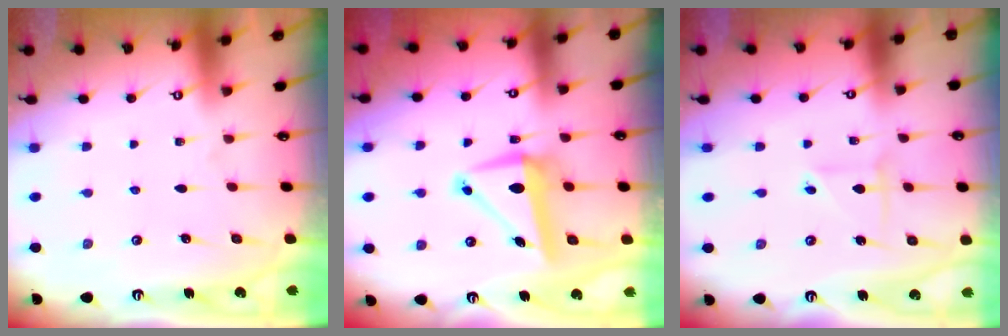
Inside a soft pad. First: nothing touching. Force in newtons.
{"total": 10.3, "press": 10.1, "slide": 1.7}
{"total": 2.5, "press": 2.5, "slide": 0.2}